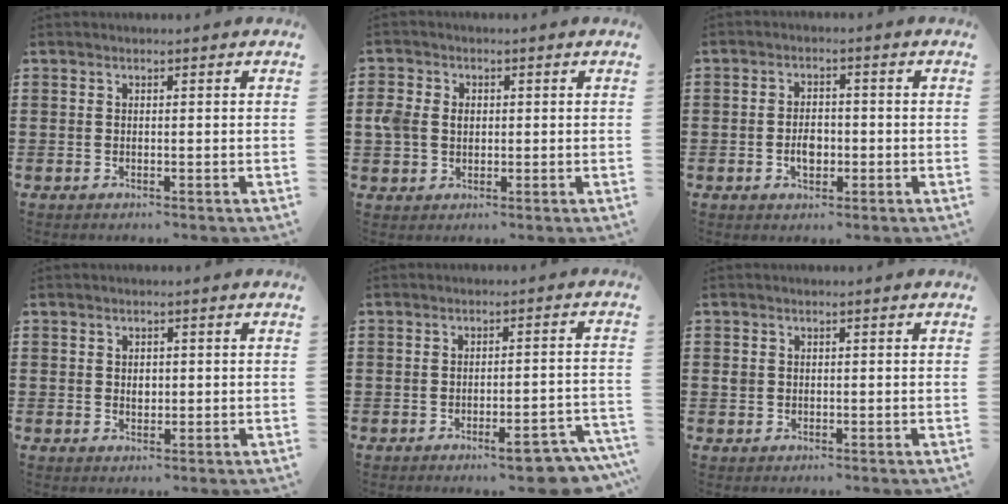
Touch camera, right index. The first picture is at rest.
{"total": 3.9, "force": [0.2, 3.3, 2.1], "torque": [-0.066, 0.007, -0.004]}
{"total": 3.5, "force": [-0.9, 2.2, 2.6], "torque": [-0.033, -0.005, -0.018]}
{"total": 1.4, "force": [0.3, 0.9, 1.0], "torque": [-0.020, 0.005, 0.004]}
{"total": 5.4, "force": [-3.9, 0.7, 3.7], "torque": [-0.056, -0.005, -0.066]}
{"total": 1.1, "force": [0.1, 1.0, 0.4], "torque": [-0.010, 0.006, 0.002]}